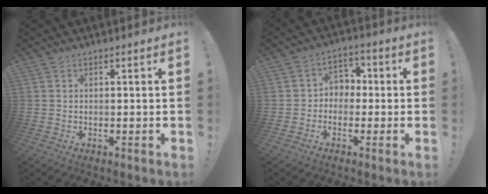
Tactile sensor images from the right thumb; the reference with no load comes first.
{"total": 5.1, "force": [-1.4, 4.7, 1.5], "torque": [-0.028, 0.021, -0.022]}